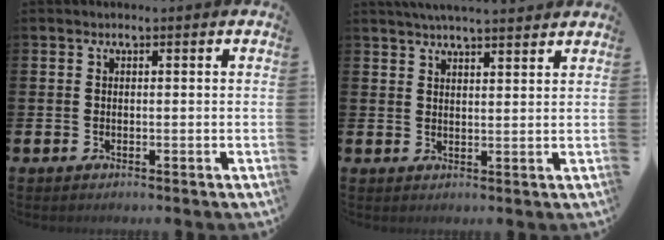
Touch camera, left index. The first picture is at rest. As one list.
[{"total": 4.3, "force": [4.1, 0.1, 1.1], "torque": [-0.025, -0.013, 0.074]}]